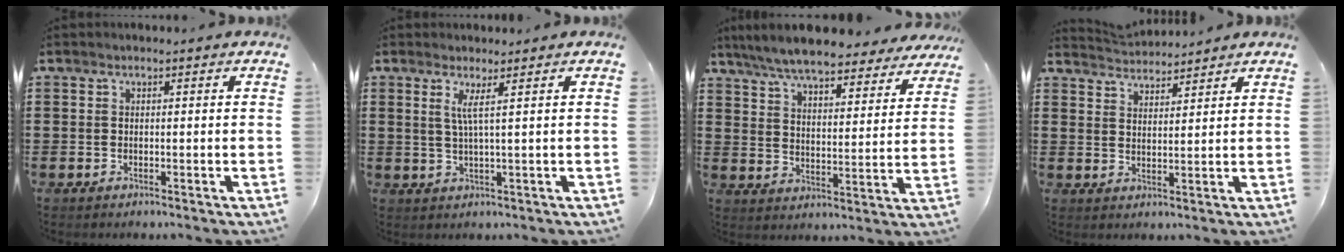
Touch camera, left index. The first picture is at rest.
{"total": 2.7, "force": [1.0, -0.4, 2.5], "torque": [-0.055, -0.006, 0.015]}
{"total": 7.7, "force": [7.2, 0.6, 2.7], "torque": [-0.083, -0.035, 0.127]}
{"total": 3.2, "force": [3.2, -0.1, -0.5], "torque": [-0.001, -0.015, 0.060]}